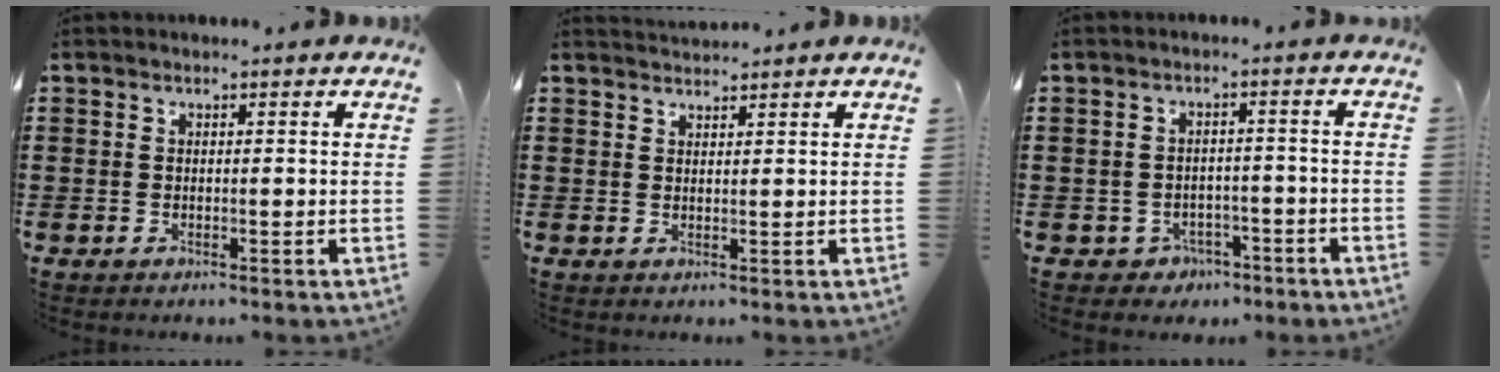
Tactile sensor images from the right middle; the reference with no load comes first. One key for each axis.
{"total": 1.7, "fx": 1.7, "fy": 0.0, "fz": -0.2, "tx": -0.001, "ty": 0.003, "tz": 0.032}
{"total": 2.4, "fx": -2.0, "fy": 1.3, "fz": 0.2, "tx": -0.013, "ty": 0.001, "tz": -0.044}